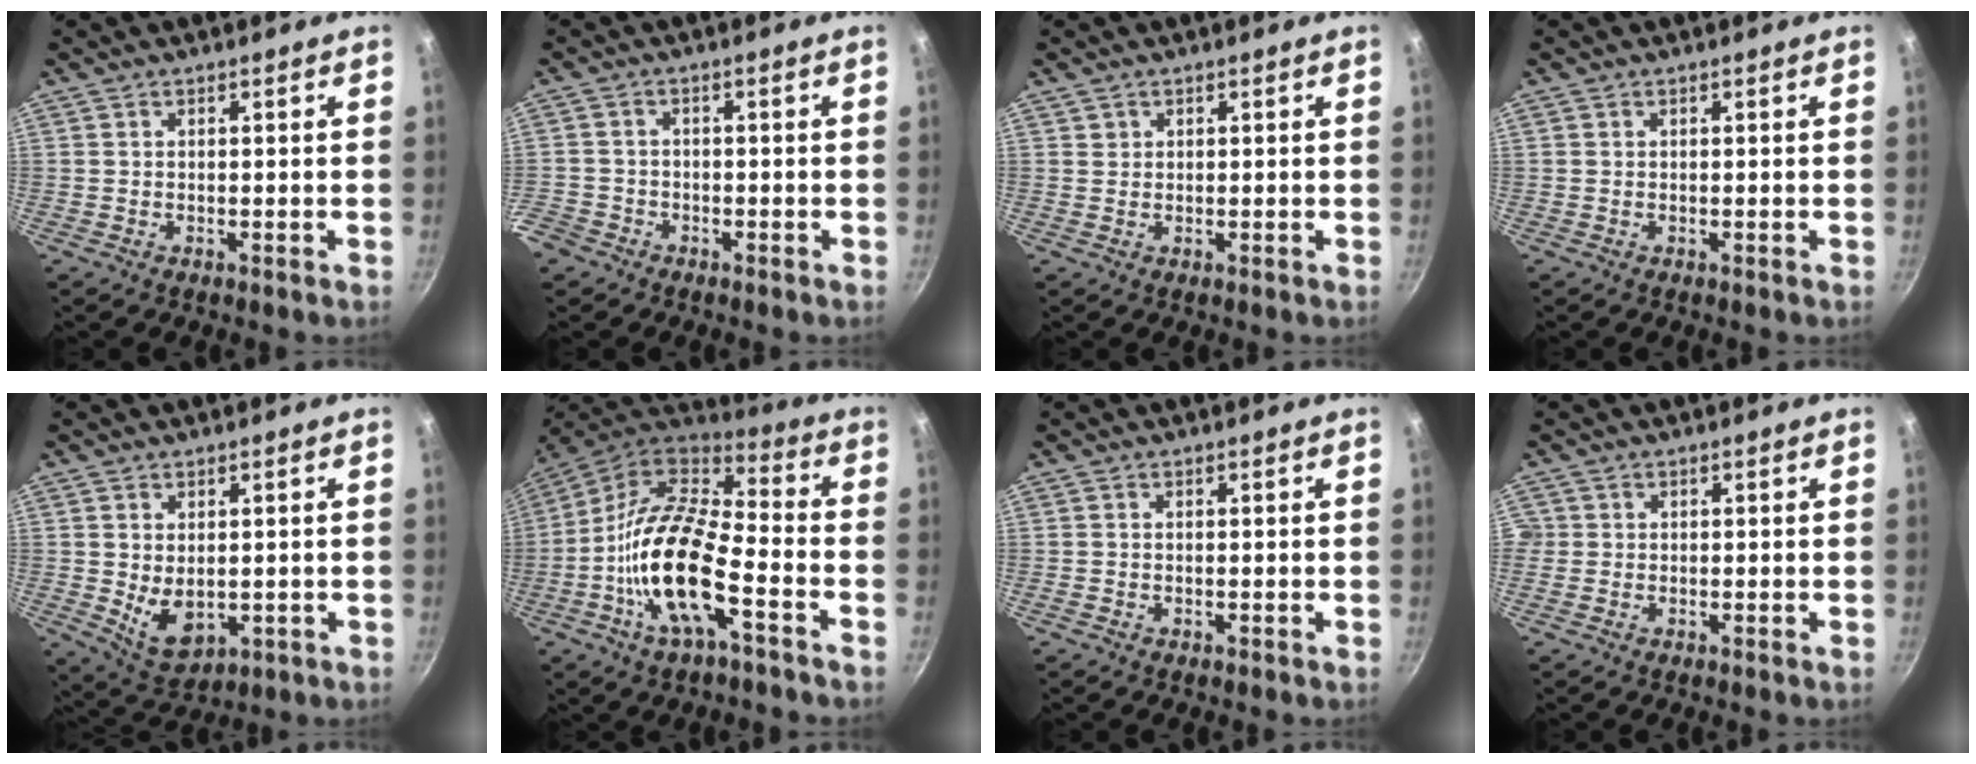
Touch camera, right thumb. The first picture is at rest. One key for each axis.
{"total": 6.5, "fx": -3.5, "fy": 5.1, "fz": 2.1, "tx": -0.054, "ty": 0.031, "tz": -0.066}
{"total": 1.0, "fx": 0.5, "fy": 0.9, "fz": 0.1, "tx": 0.009, "ty": 0.007, "tz": 0.007}
{"total": 0.0}
{"total": 7.3, "fx": -0.1, "fy": 4.8, "fz": 5.5, "tx": -0.085, "ty": -0.020, "tz": 0.017}
{"total": 19.4, "fx": -6.4, "fy": 7.7, "fz": 16.6, "tx": -0.309, "ty": 0.044, "tz": -0.140}
{"total": 0.0}
{"total": 1.2, "fx": -0.1, "fy": 1.2, "fz": 0.1, "tx": 0.005, "ty": 0.002, "tz": -0.005}